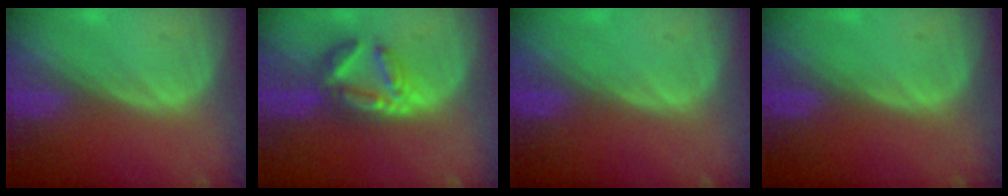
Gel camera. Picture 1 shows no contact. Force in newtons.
{"total": 6.5, "press": 5.9, "slide": 2.9}
{"total": 0.5, "press": 0.0, "slide": 0.5}
{"total": 0.0}